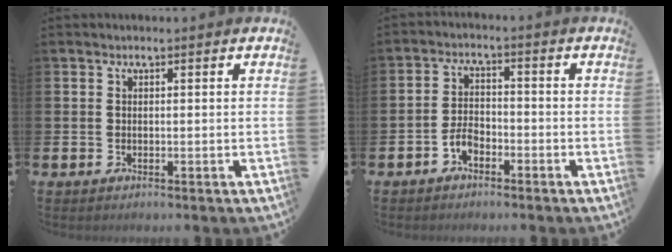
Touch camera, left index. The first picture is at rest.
{"total": 2.9, "force": [-2.0, 1.6, 1.4], "torque": [-0.029, 0.008, -0.041]}